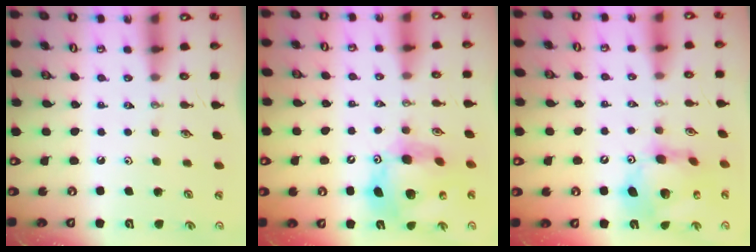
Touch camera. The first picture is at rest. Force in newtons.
{"total": 15.3, "press": 15.2, "slide": 1.5}
{"total": 15.6, "press": 15.5, "slide": 1.8}